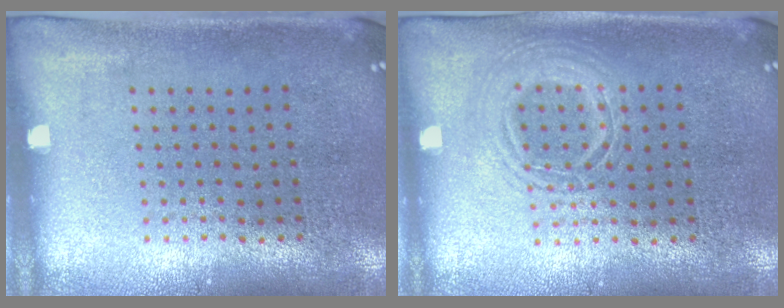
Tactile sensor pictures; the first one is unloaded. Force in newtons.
{"total": 1.1, "press": 1.1, "slide": 0.1}